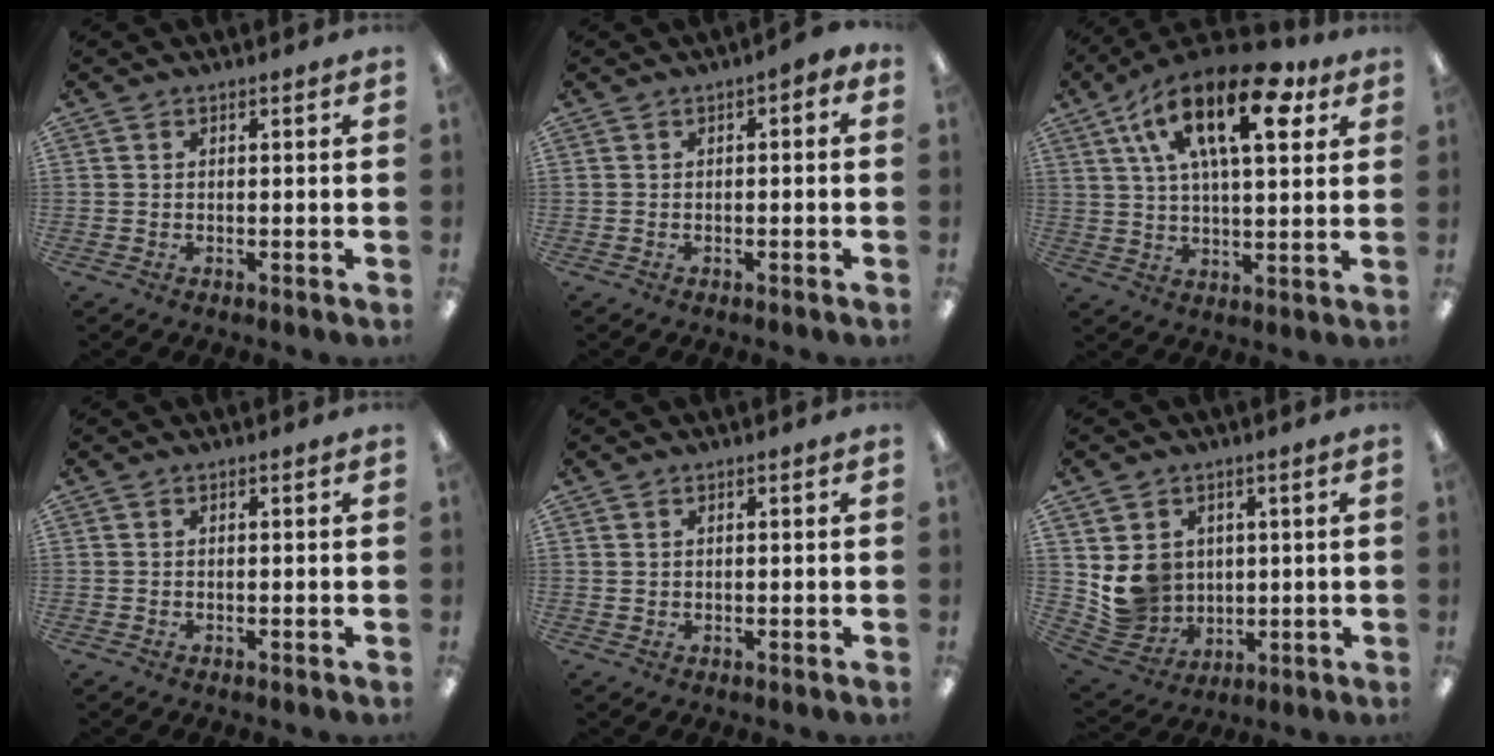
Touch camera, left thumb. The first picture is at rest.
{"total": 1.6, "force": [-0.8, 0.8, 1.1], "torque": [-0.021, 0.006, -0.016]}
{"total": 21.2, "force": [9.8, 9.3, 16.3], "torque": [-0.275, -0.027, 0.155]}
{"total": 0.0}
{"total": 0.9, "force": [0.6, 0.6, 0.0], "torque": [-0.001, 0.003, 0.012]}
{"total": 8.9, "force": [2.7, 8.3, 1.7], "torque": [-0.037, -0.013, 0.064]}